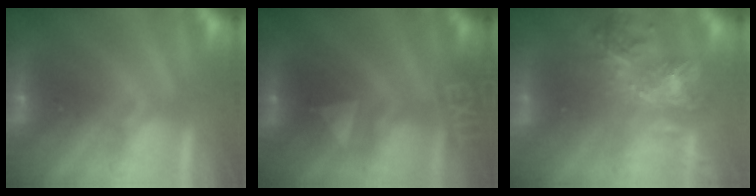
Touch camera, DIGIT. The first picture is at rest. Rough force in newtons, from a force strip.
{"total": 2.4}
{"total": 6.0}